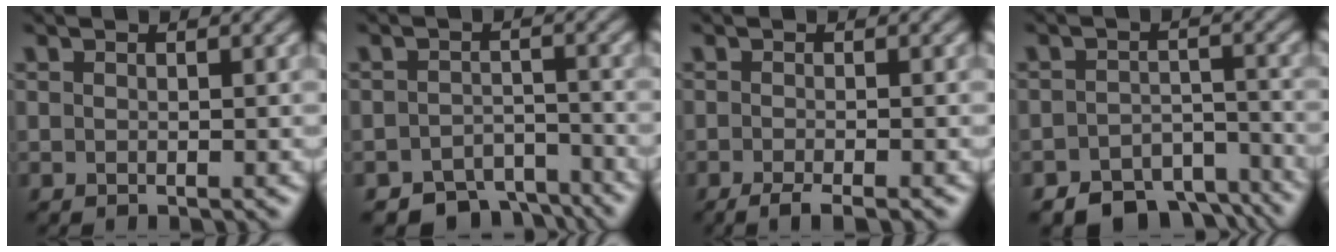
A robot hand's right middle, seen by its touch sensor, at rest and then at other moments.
{"total": 4.7, "force": [-4.2, 2.0, 0.8], "torque": [-0.001, -0.009, -0.068]}
{"total": 2.5, "force": [-1.5, 0.5, 2.0], "torque": [-0.030, -0.004, -0.032]}
{"total": 6.8, "force": [-5.7, 3.1, 2.0], "torque": [-0.021, -0.017, -0.086]}